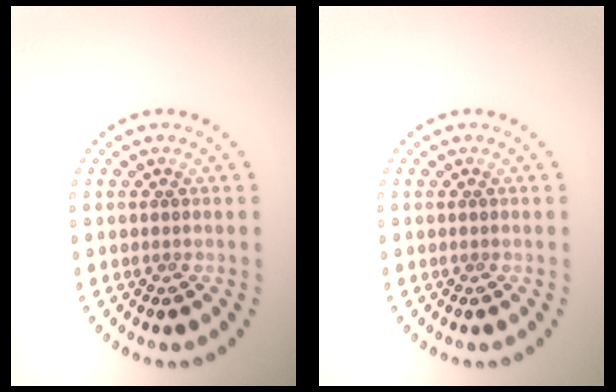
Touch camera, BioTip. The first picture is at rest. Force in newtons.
{"total": 0.0}